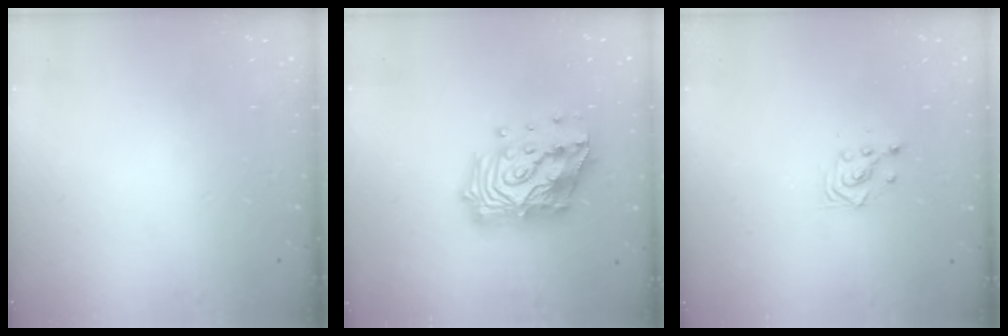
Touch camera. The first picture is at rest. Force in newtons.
{"total": 25.6, "press": 25.5, "slide": 2.2}
{"total": 2.9, "press": 2.9, "slide": 0.1}